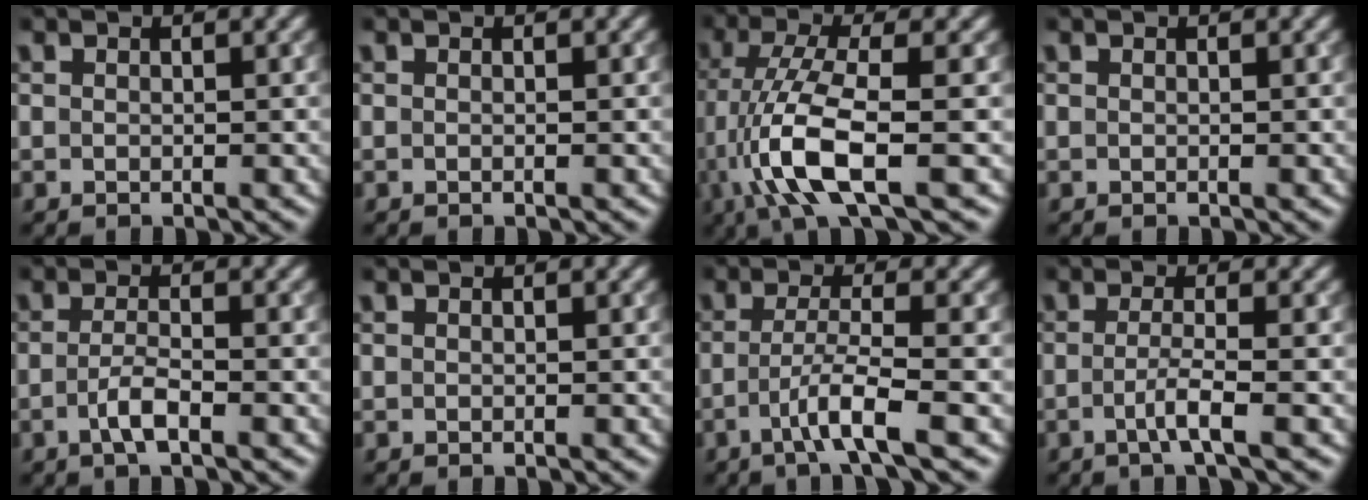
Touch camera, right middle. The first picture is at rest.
{"total": 0.0}
{"total": 7.6, "force": [-2.3, 1.9, 6.9], "torque": [-0.143, 0.000, -0.047]}
{"total": 0.0}
{"total": 2.2, "force": [-0.9, 0.5, 1.9], "torque": [-0.038, 0.002, -0.022]}
{"total": 0.0}
{"total": 4.0, "force": [-1.7, 0.4, 3.6], "torque": [-0.062, 0.003, -0.043]}
{"total": 2.5, "force": [-0.7, 0.4, 2.4], "torque": [-0.042, -0.004, -0.019]}